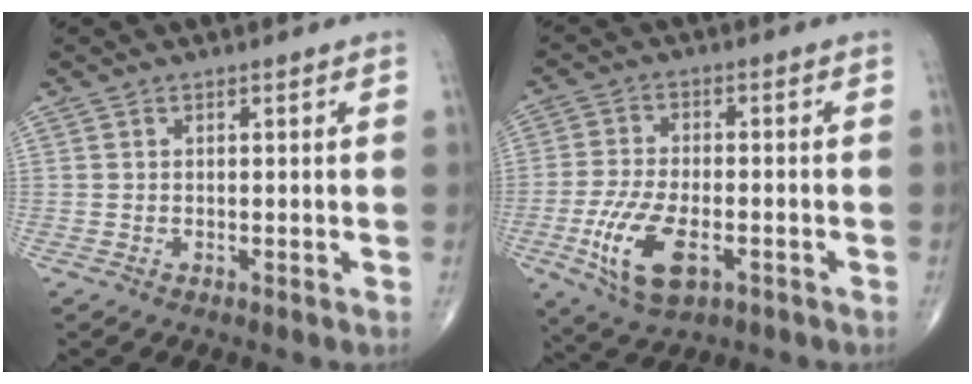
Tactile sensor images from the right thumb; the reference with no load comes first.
{"total": 11.6, "force": [-4.1, 5.6, 9.3], "torque": [-0.189, 0.003, -0.069]}